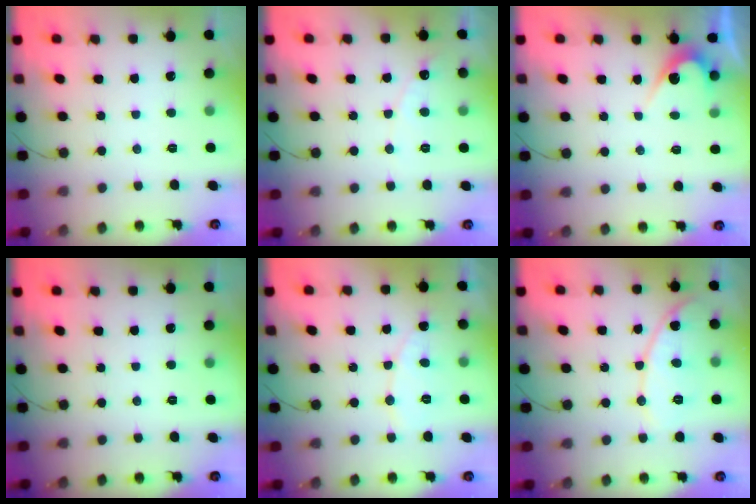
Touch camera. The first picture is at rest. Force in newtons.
{"total": 4.7, "press": 4.7, "slide": 0.3}
{"total": 4.2, "press": 4.1, "slide": 0.2}
{"total": 0.0}
{"total": 5.5, "press": 5.5, "slide": 0.4}
{"total": 10.2, "press": 10.2, "slide": 0.4}